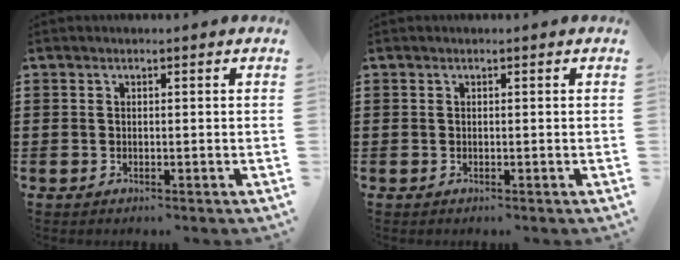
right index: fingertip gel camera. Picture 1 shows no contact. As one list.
[{"total": 0.0}]